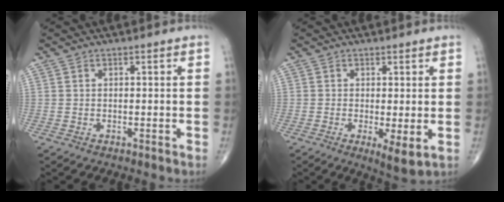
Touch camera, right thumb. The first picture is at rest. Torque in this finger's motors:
{"motor_torque": [-0.03, 0.23, -0.32, -0.13, 0.01]}